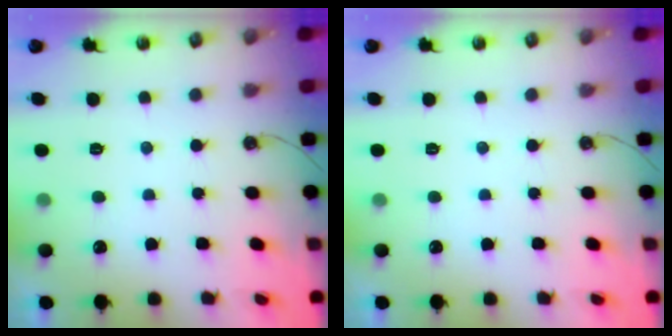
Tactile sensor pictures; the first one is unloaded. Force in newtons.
{"total": 0.0}